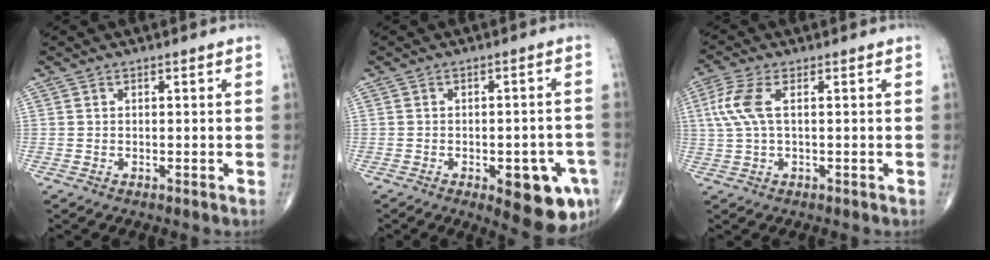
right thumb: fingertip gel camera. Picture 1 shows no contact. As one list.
[{"total": 11.7, "force": [-4.8, 4.4, 9.7], "torque": [-0.094, 0.014, -0.051]}, {"total": 6.3, "force": [1.3, 2.5, 5.6], "torque": [-0.161, 0.015, 0.026]}]